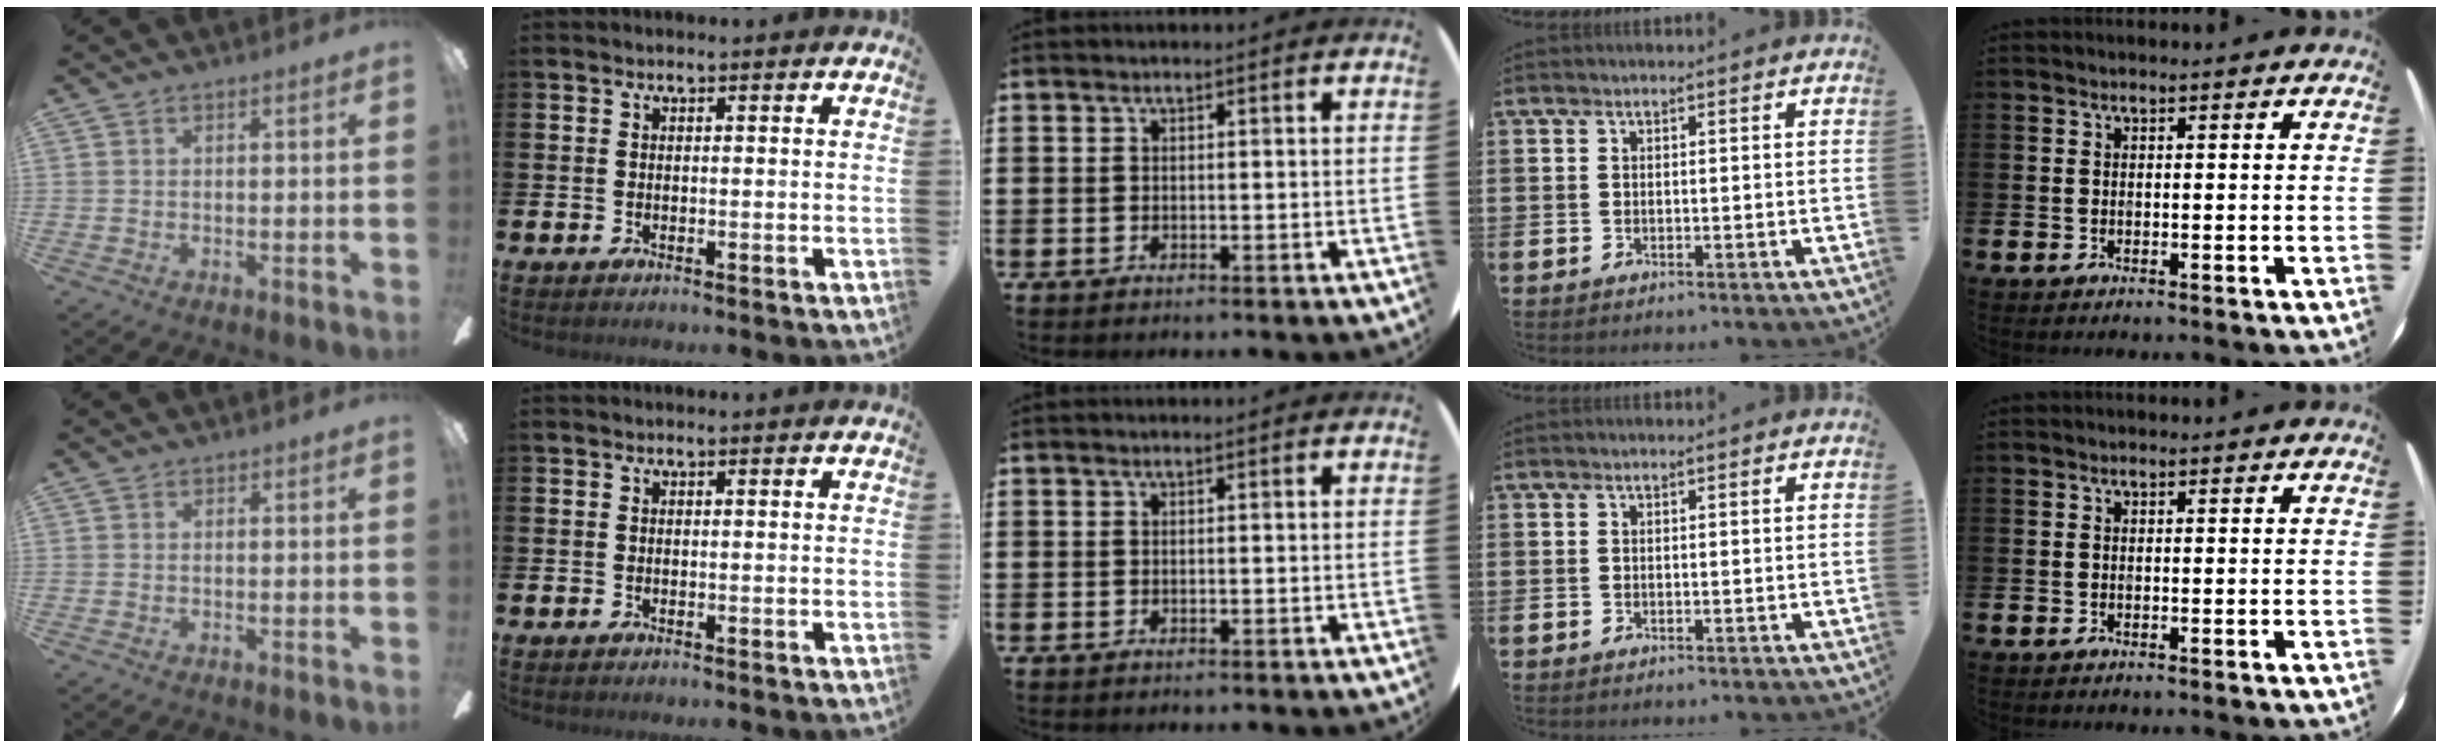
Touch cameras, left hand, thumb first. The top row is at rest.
{}